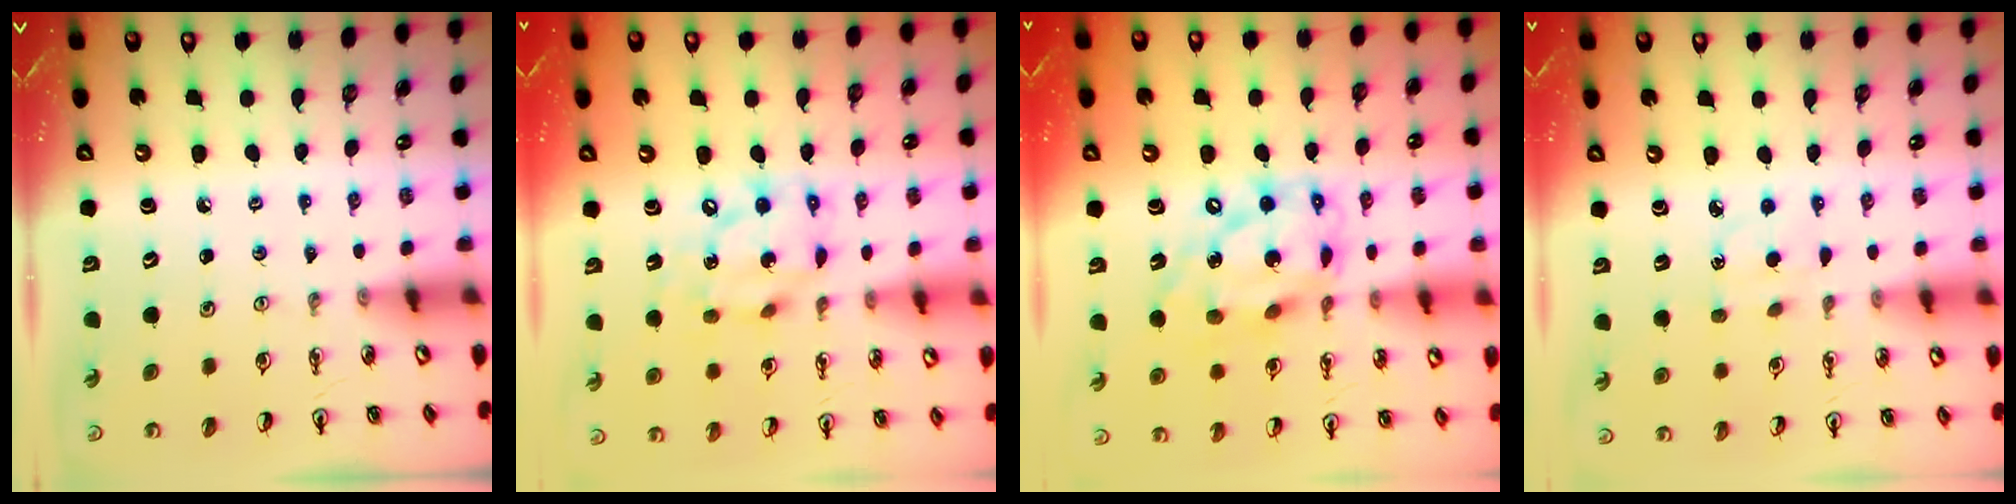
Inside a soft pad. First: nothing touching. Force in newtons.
{"total": 12.3, "press": 12.2, "slide": 1.5}
{"total": 16.4, "press": 16.3, "slide": 1.3}
{"total": 2.7, "press": 2.7, "slide": 0.4}